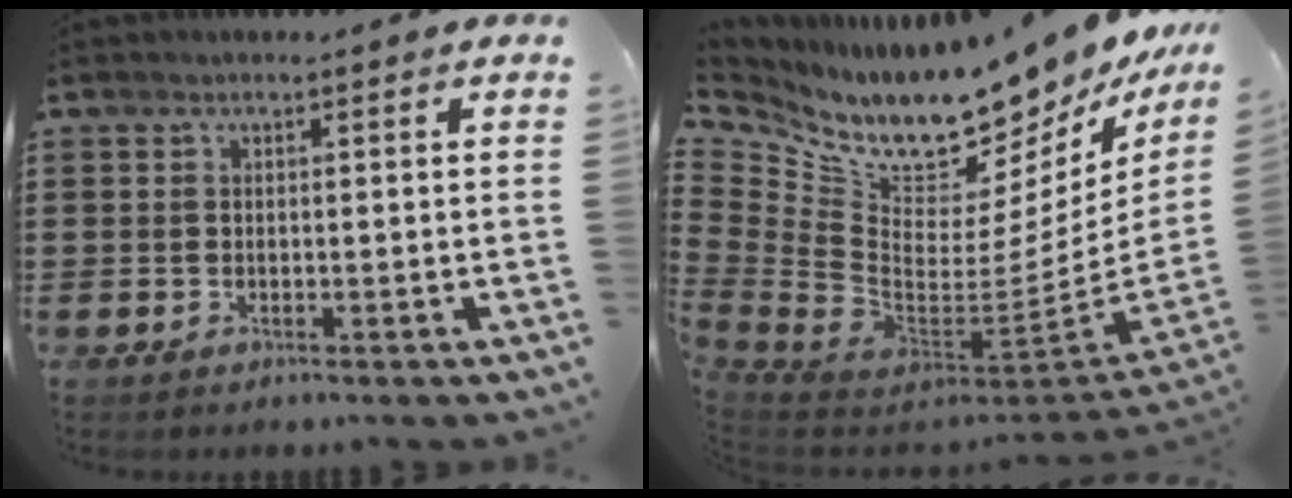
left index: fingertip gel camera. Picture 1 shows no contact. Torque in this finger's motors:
{"motor_torque": [2.14, 0.00, 1.05, 0.12]}